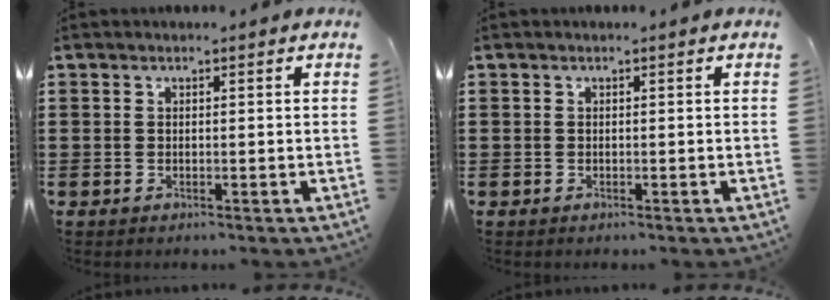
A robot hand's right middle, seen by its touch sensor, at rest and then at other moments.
{"total": 0.0}